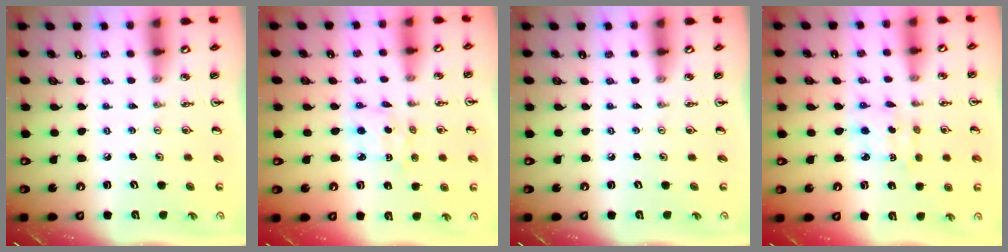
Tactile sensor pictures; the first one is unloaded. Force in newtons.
{"total": 3.1, "press": 3.1, "slide": 0.5}
{"total": 0.0}
{"total": 2.9, "press": 2.9, "slide": 0.2}